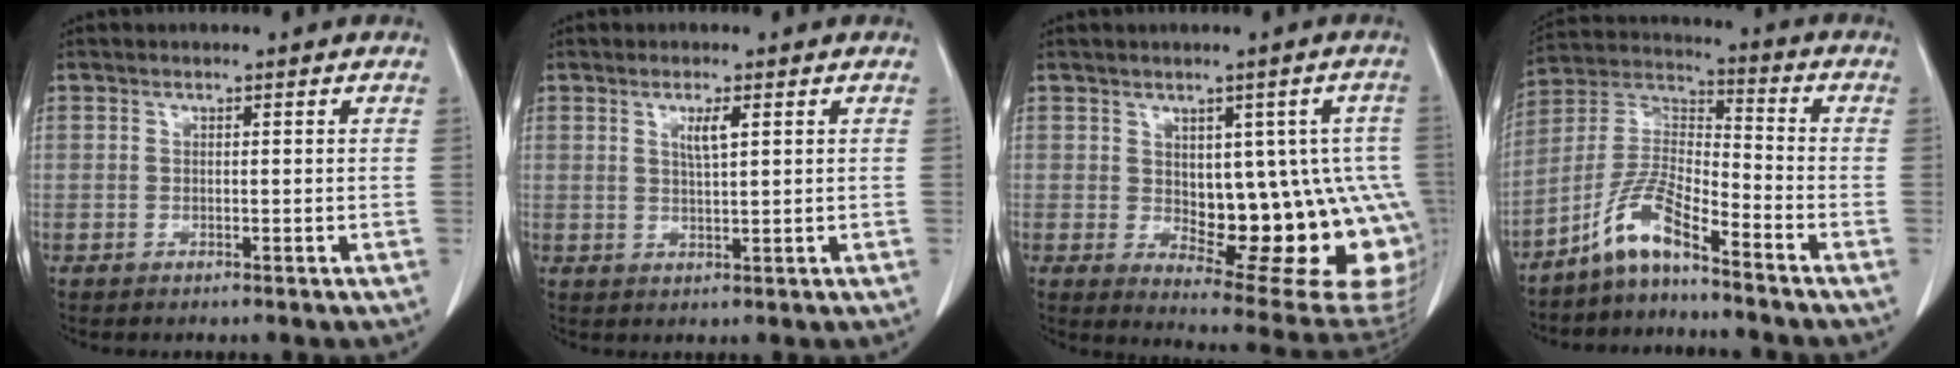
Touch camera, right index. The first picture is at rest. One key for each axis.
{"total": 2.8, "fx": 1.1, "fy": 0.2, "fz": 2.5, "tx": -0.048, "ty": -0.002, "tz": 0.021}
{"total": 17.6, "fx": -1.1, "fy": 7.8, "fz": 15.8, "tx": -0.133, "ty": 0.015, "tz": 0.016}
{"total": 8.7, "fx": -6.5, "fy": 1.2, "fz": 5.6, "tx": -0.131, "ty": 0.009, "tz": -0.131}